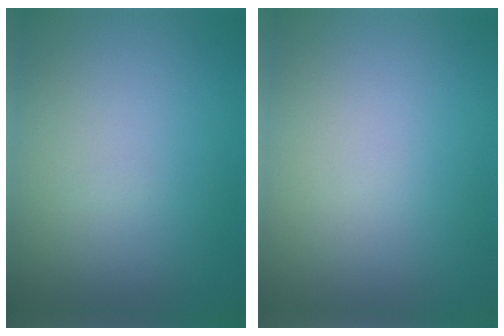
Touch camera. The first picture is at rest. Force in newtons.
{"total": 0.0}